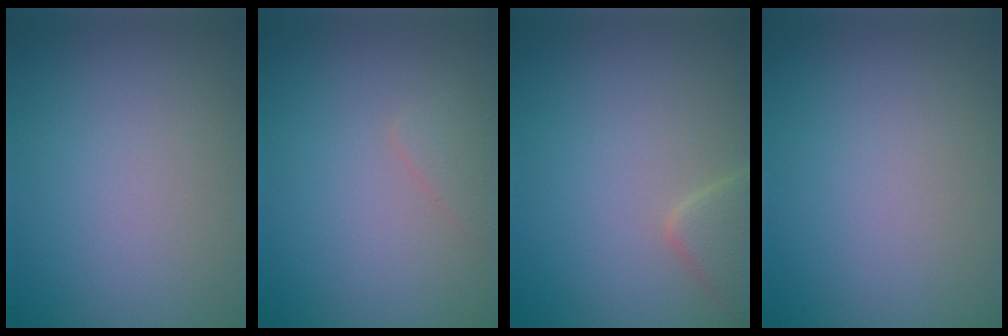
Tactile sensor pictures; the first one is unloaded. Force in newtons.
{"total": 1.1, "press": 1.1, "slide": 0.1}
{"total": 2.7, "press": 2.7, "slide": 0.2}
{"total": 0.0}